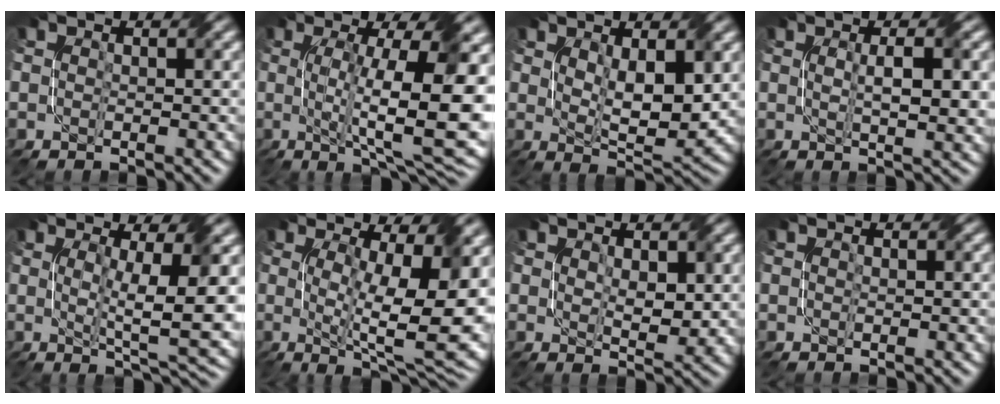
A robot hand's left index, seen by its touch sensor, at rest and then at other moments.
{"total": 13.4, "force": [0.8, 3.4, 12.9], "torque": [-0.185, -0.005, 0.019]}
{"total": 5.9, "force": [1.2, 2.2, 5.4], "torque": [-0.104, -0.010, 0.029]}
{"total": 4.5, "force": [0.7, 0.9, 4.3], "torque": [-0.070, 0.003, 0.014]}
{"total": 8.3, "force": [0.9, 1.7, 8.1], "torque": [-0.124, -0.008, 0.019]}
{"total": 12.8, "force": [0.9, 3.7, 12.2], "torque": [-0.178, -0.011, 0.020]}
{"total": 3.2, "force": [0.9, 1.8, 2.5], "torque": [-0.050, -0.008, 0.020]}
{"total": 0.0}